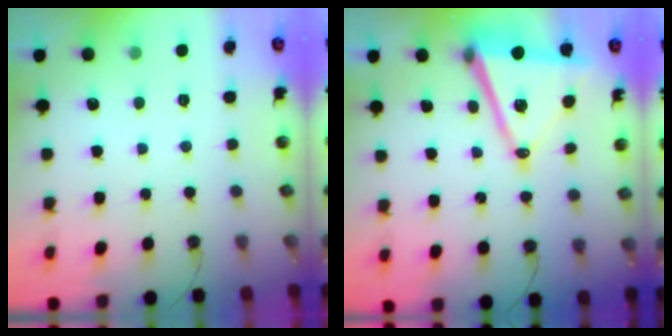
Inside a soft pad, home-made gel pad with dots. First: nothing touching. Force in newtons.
{"total": 14.6, "press": 14.1, "slide": 3.8}